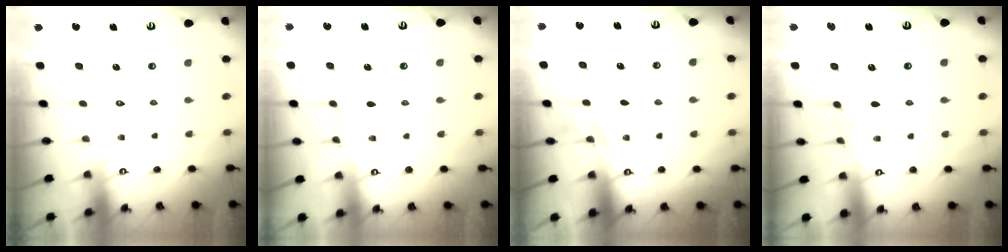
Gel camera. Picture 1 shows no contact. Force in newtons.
{"total": 2.6, "press": 2.6, "slide": 0.3}
{"total": 2.5, "press": 1.7, "slide": 1.7}
{"total": 3.7, "press": 3.7, "slide": 0.5}